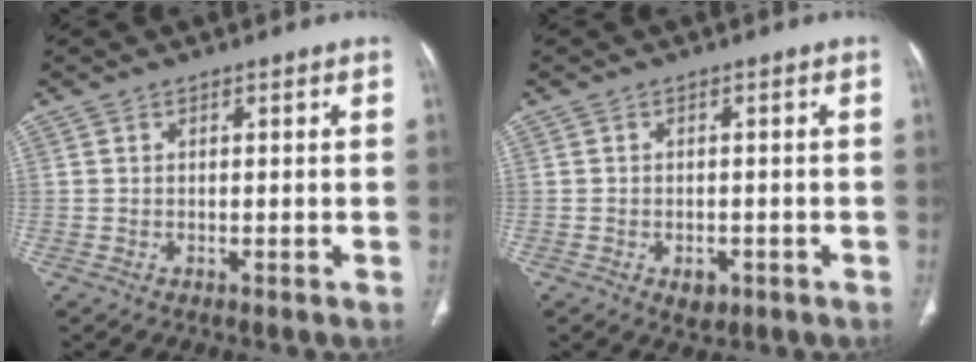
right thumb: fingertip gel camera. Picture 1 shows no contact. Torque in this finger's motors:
{"motor_torque": [0.27, 0.19, 0.56, -0.20, -0.08]}